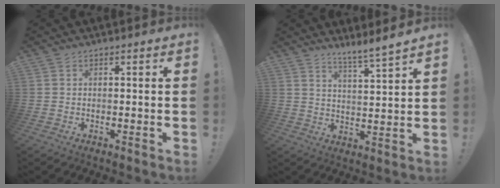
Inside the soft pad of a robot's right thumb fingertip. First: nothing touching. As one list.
[{"total": 6.4, "force": [5.6, -0.8, 3.1], "torque": [-0.054, -0.045, 0.092]}]